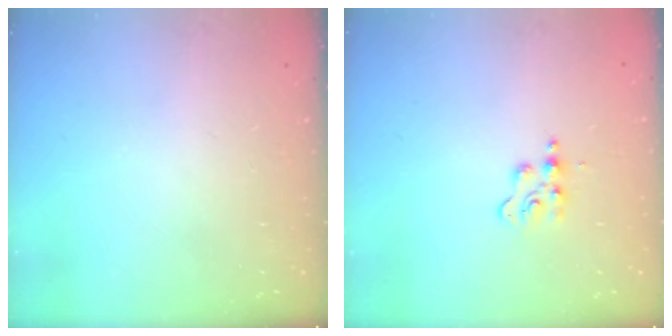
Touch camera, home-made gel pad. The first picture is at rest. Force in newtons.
{"total": 4.3, "press": 4.3, "slide": 0.5}